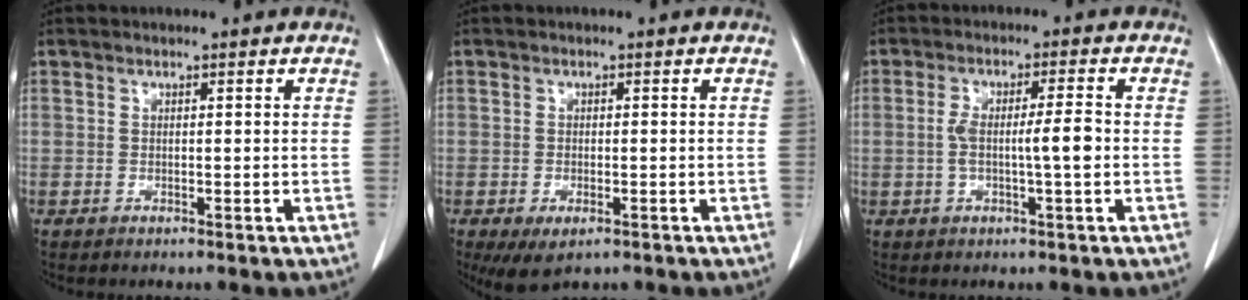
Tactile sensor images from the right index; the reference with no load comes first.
{"total": 4.6, "force": [-2.5, 2.1, 3.2], "torque": [-0.055, -0.010, -0.034]}
{"total": 5.4, "force": [-0.6, 0.4, 5.3], "torque": [-0.103, 0.010, -0.007]}